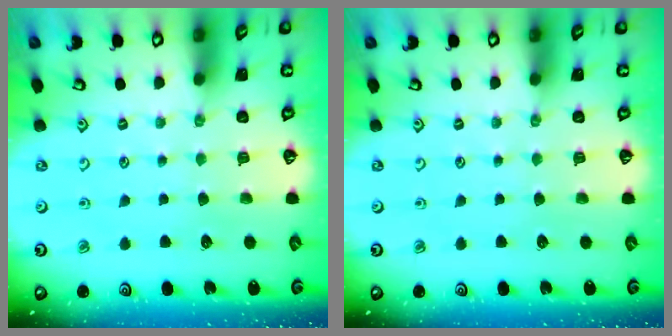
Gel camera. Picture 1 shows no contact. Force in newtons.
{"total": 0.0}